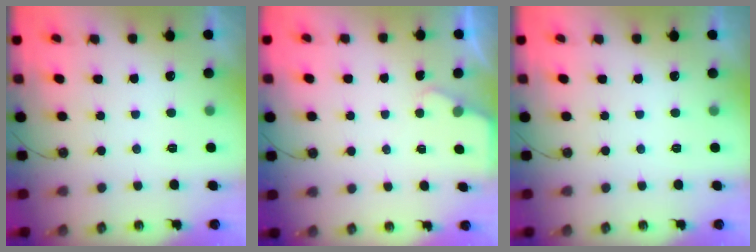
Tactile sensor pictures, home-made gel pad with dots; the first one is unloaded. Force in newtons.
{"total": 1.7, "press": 1.6, "slide": 0.2}
{"total": 0.0}